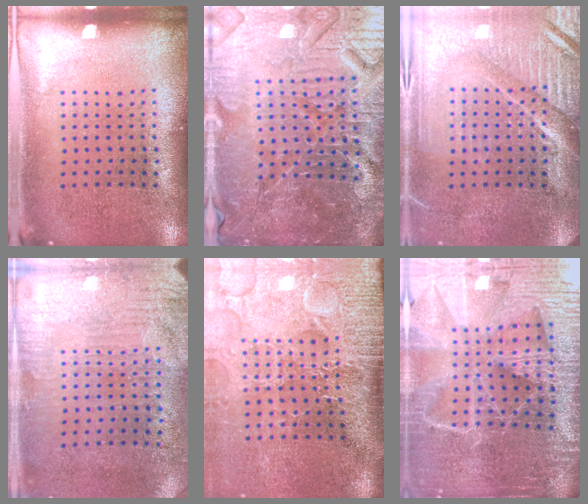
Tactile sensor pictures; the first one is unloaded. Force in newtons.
{"total": 6.5, "press": 5.9, "slide": 2.8}
{"total": 4.0, "press": 3.7, "slide": 1.6}
{"total": 3.2, "press": 2.9, "slide": 1.4}
{"total": 4.6, "press": 3.8, "slide": 2.6}
{"total": 5.8, "press": 5.1, "slide": 2.7}